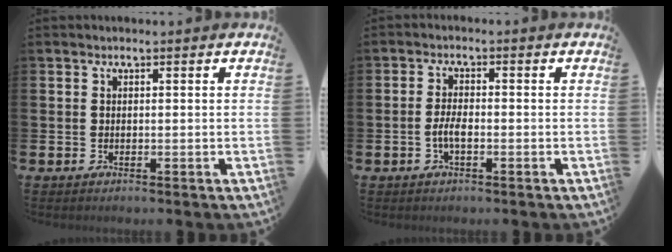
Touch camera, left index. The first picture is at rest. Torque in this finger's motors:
{"motor_torque": [0.69, 0.25, 0.07, 0.08]}